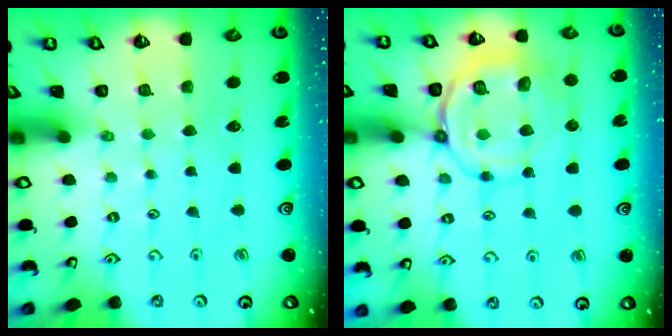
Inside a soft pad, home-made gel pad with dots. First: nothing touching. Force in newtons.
{"total": 10.4, "press": 10.4, "slide": 1.2}